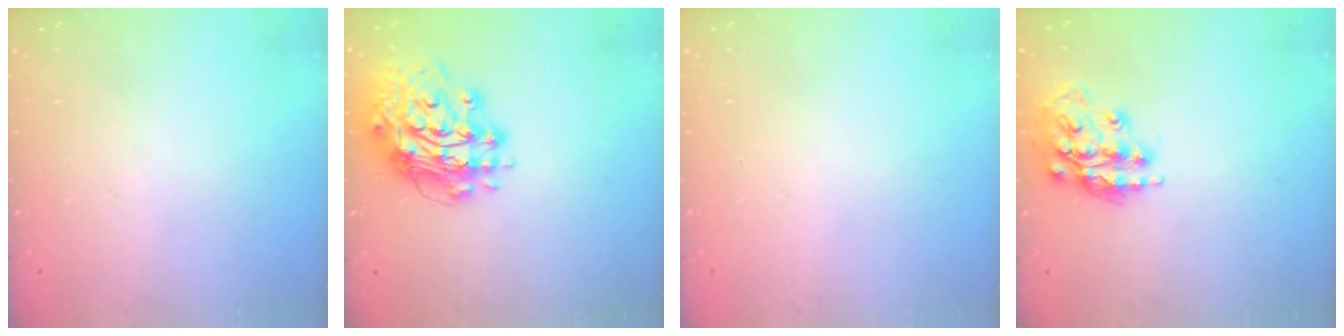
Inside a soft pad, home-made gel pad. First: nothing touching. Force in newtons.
{"total": 15.8, "press": 15.7, "slide": 1.7}
{"total": 0.0}
{"total": 14.9, "press": 14.9, "slide": 1.1}